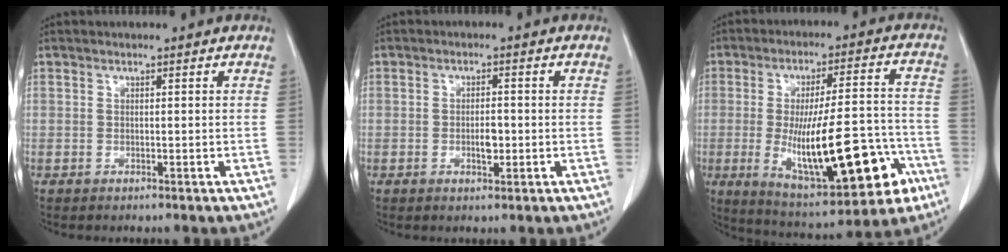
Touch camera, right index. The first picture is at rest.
{"total": 2.8, "force": [-0.6, 1.1, 2.5], "torque": [-0.044, 0.002, -0.006]}
{"total": 21.4, "force": [-6.5, 5.5, 19.6], "torque": [-0.300, 0.001, -0.079]}